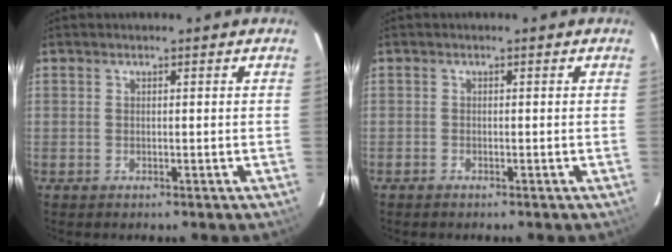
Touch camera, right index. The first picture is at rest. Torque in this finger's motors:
{"motor_torque": [0.09, -0.01, -0.03, 0.00]}